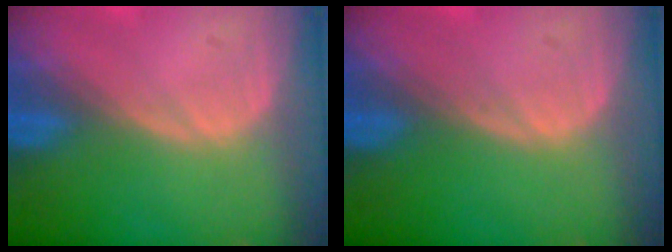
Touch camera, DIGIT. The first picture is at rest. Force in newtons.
{"total": 0.0}